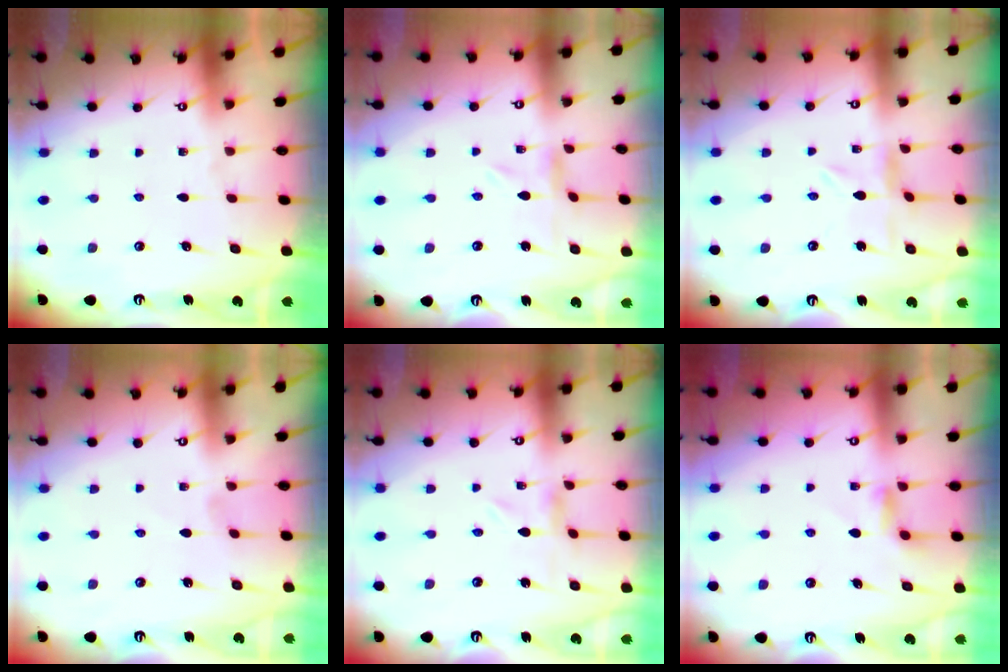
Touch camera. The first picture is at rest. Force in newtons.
{"total": 0.0}
{"total": 0.9, "press": 0.8, "slide": 0.3}
{"total": 0.8, "press": 0.8, "slide": 0.1}
{"total": 0.0}
{"total": 3.3, "press": 3.3, "slide": 0.3}